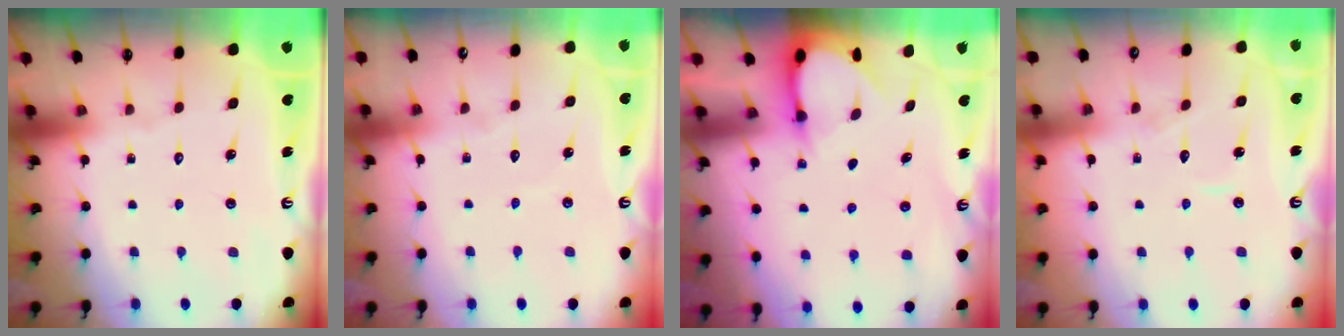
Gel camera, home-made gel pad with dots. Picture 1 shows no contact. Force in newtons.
{"total": 2.9, "press": 2.9, "slide": 0.3}
{"total": 3.2, "press": 3.2, "slide": 0.3}
{"total": 5.4, "press": 5.4, "slide": 0.4}